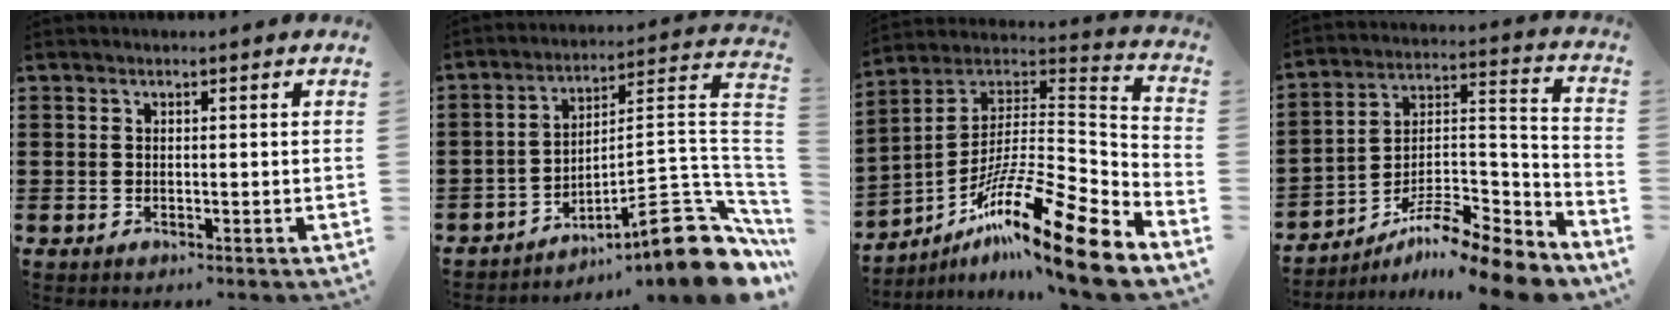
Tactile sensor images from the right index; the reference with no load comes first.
{"total": 11.6, "force": [-7.6, 2.1, 8.5], "torque": [-0.108, 0.002, -0.140]}
{"total": 19.0, "force": [-13.0, 1.6, 13.7], "torque": [-0.229, 0.031, -0.234]}
{"total": 10.4, "force": [-9.0, 1.6, 5.0], "torque": [-0.077, 0.018, -0.178]}